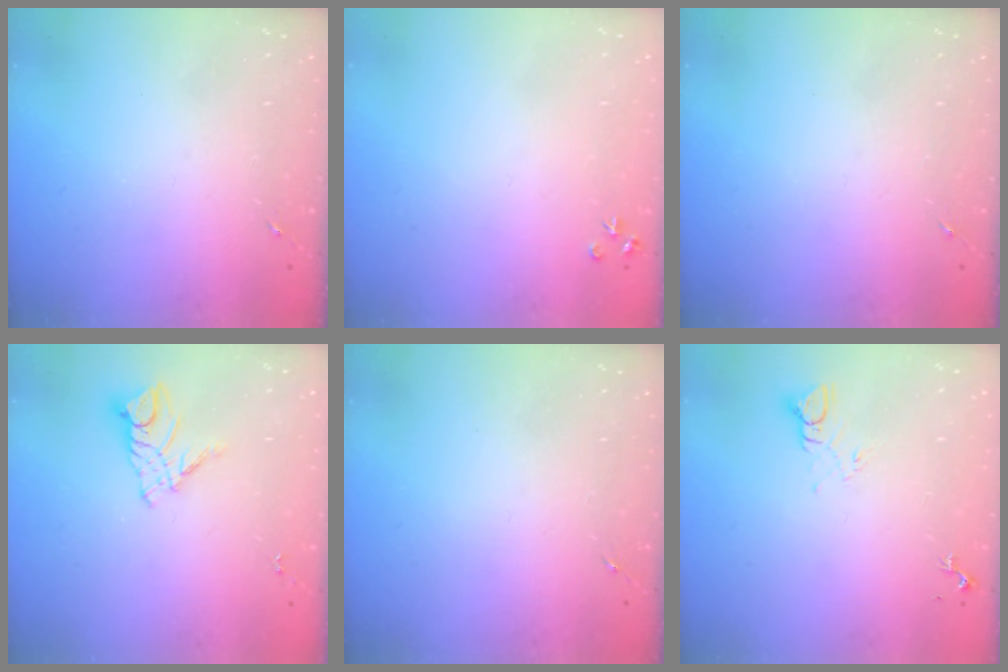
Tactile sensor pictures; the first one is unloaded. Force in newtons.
{"total": 3.1, "press": 3.1, "slide": 0.4}
{"total": 0.0}
{"total": 10.2, "press": 10.1, "slide": 1.0}
{"total": 0.0}
{"total": 5.1, "press": 5.1, "slide": 0.5}